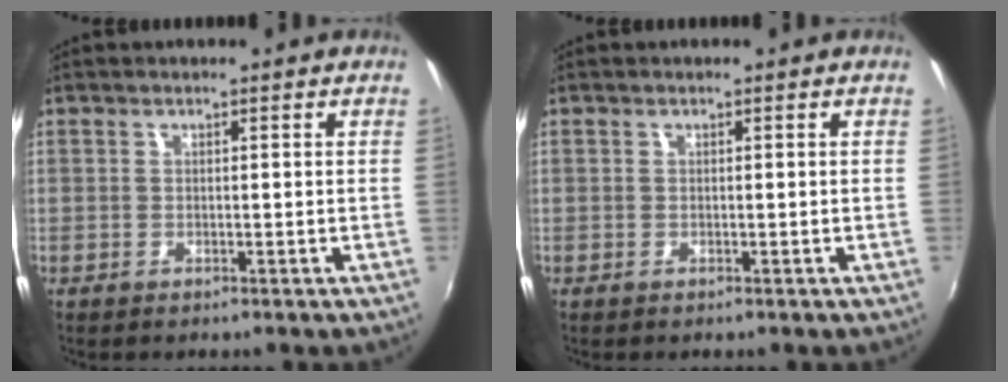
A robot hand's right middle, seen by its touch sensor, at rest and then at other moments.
{"total": 0.0}